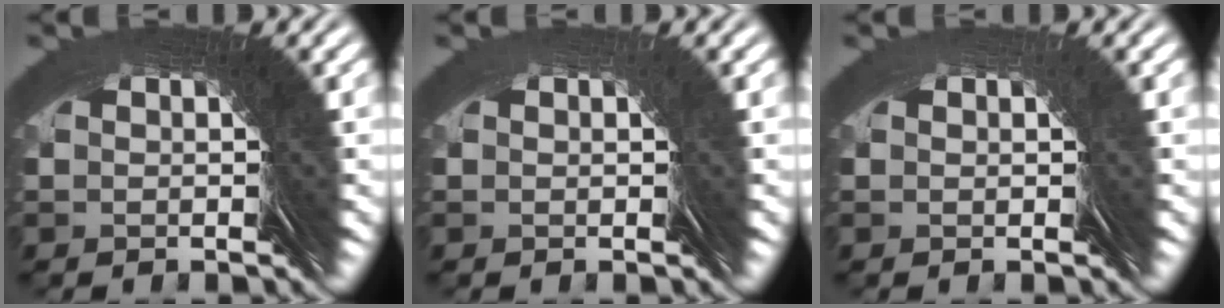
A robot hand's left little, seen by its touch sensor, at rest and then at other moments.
{"total": 0.7, "force": [0.3, 0.1, -0.6], "torque": [0.009, 0.003, 0.004]}
{"total": 0.9, "force": [0.5, -0.1, -0.8], "torque": [0.014, 0.006, 0.005]}